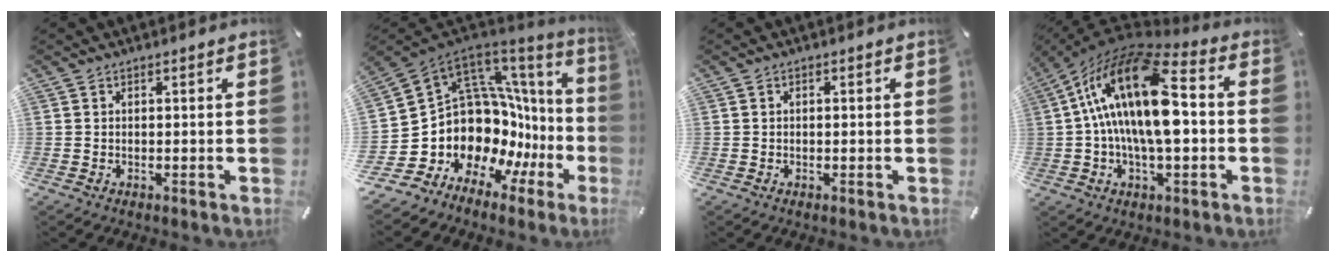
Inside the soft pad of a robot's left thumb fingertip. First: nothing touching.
{"total": 17.8, "force": [-2.3, 14.0, 10.8], "torque": [-0.180, -0.077, 0.019]}
{"total": 0.7, "force": [-0.1, 0.5, 0.5], "torque": [-0.009, 0.003, -0.003]}
{"total": 22.2, "force": [1.8, 11.0, 19.2], "torque": [-0.364, -0.008, 0.027]}